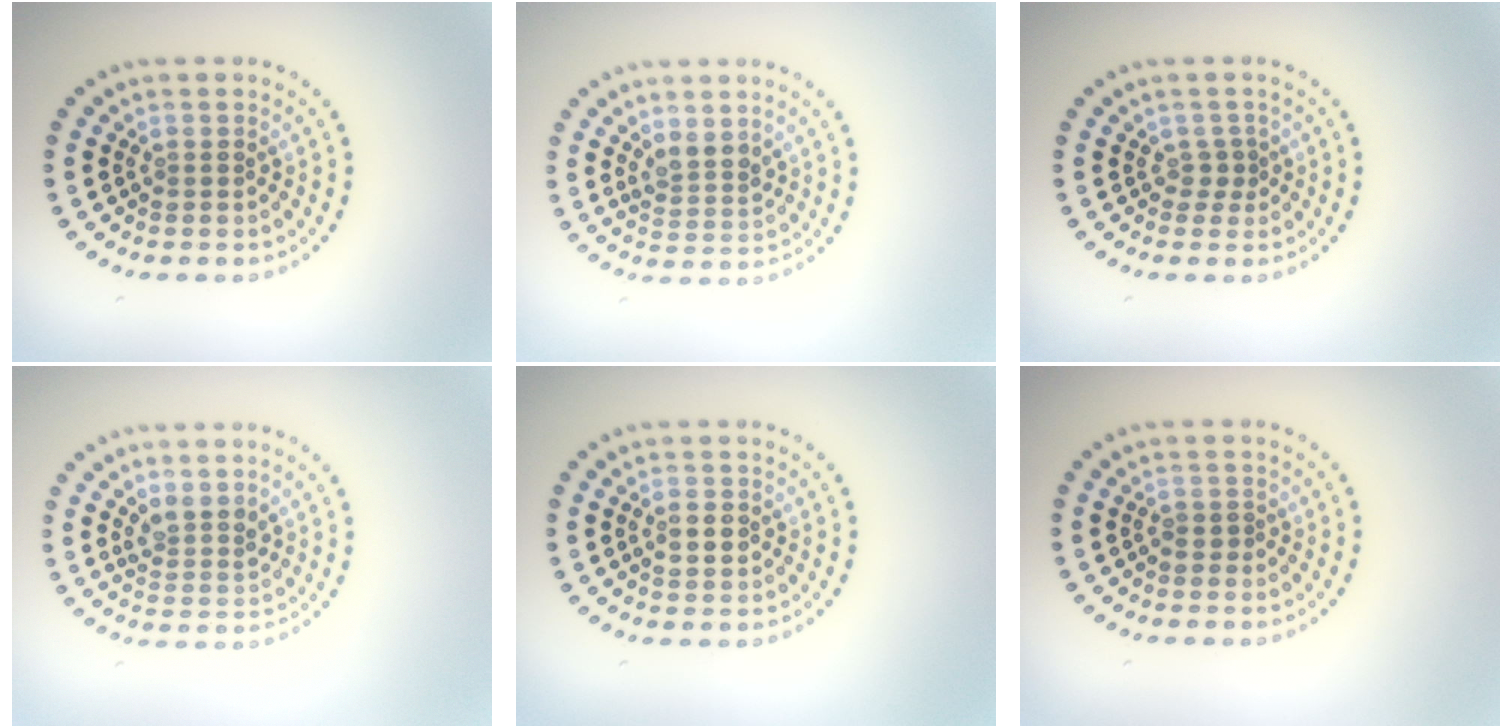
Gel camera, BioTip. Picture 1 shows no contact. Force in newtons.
{"total": 2.2, "press": 1.9, "slide": 1.1}
{"total": 1.1, "press": 0.8, "slide": 0.7}
{"total": 2.3, "press": 1.8, "slide": 1.4}
{"total": 2.3, "press": 2.2, "slide": 0.1}
{"total": 0.7, "press": 0.4, "slide": 0.6}